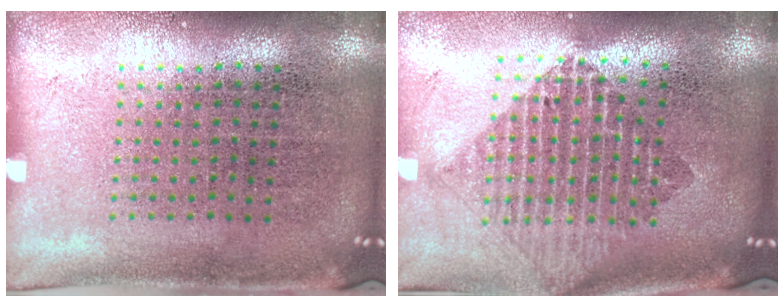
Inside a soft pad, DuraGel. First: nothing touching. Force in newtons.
{"total": 2.0, "press": 1.7, "slide": 1.1}